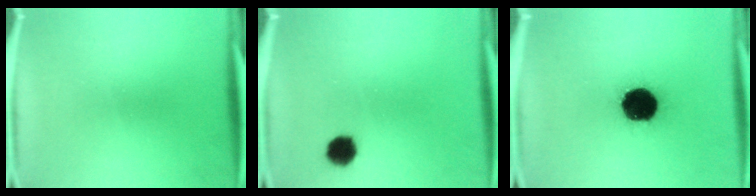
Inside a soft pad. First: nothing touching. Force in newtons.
{"total": 4.9}
{"total": 19.7}